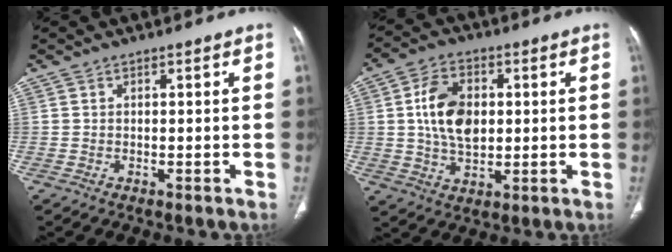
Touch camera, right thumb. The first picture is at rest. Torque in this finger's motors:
{"motor_torque": [1.21, 1.48, 0.82, -0.89, 0.12]}